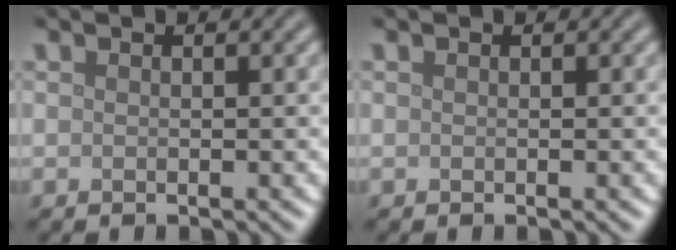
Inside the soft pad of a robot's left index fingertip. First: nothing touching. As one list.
[{"total": 0.0}]